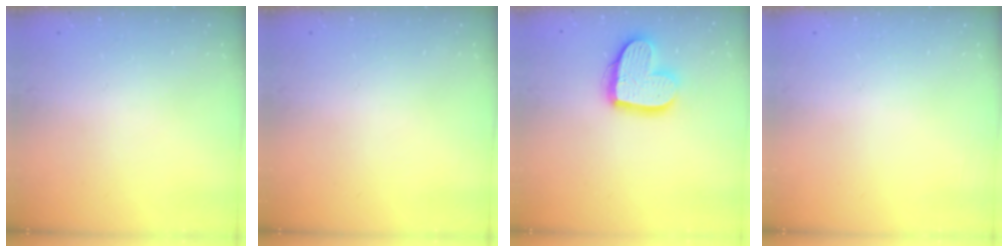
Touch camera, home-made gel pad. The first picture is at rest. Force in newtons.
{"total": 0.0}
{"total": 16.1, "press": 16.1, "slide": 1.3}
{"total": 0.0}